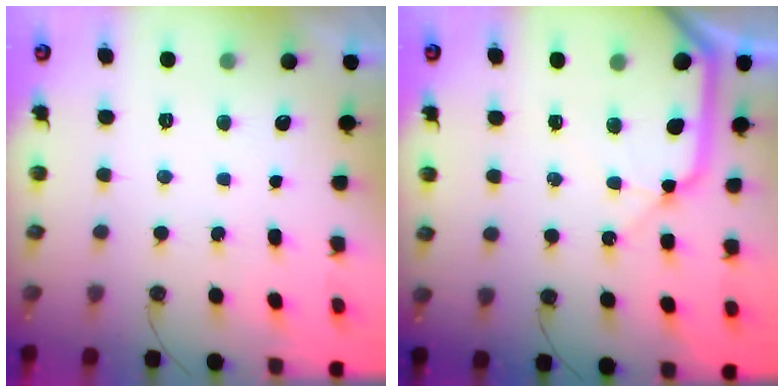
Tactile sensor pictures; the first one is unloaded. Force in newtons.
{"total": 12.7, "press": 12.6, "slide": 1.8}